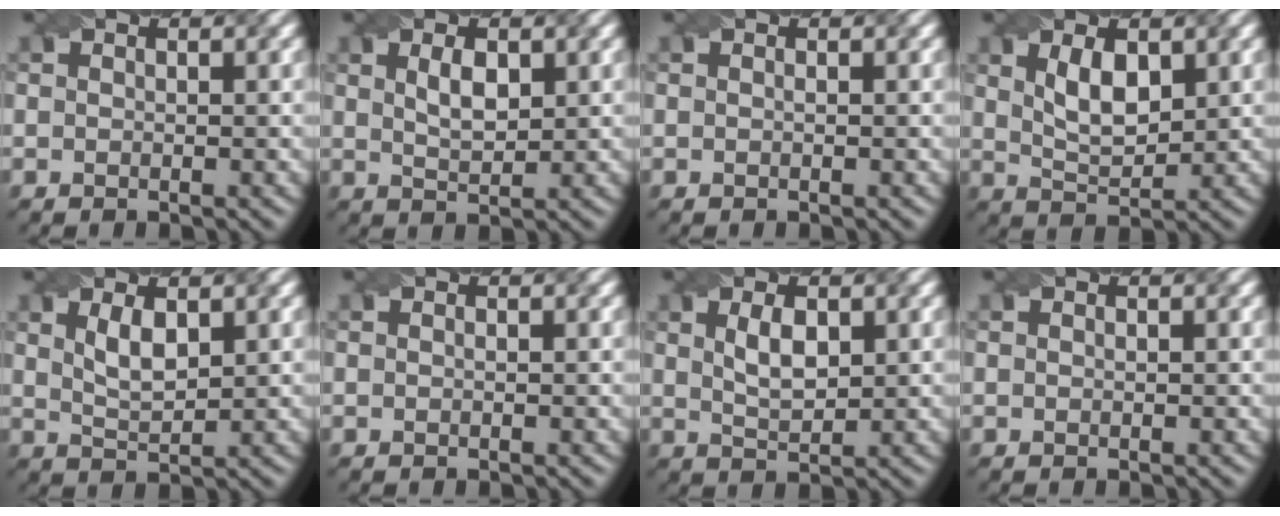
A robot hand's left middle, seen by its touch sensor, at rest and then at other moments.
{"total": 2.4, "force": [0.9, 1.1, 2.0], "torque": [-0.040, 0.000, 0.021]}
{"total": 0.0}
{"total": 3.7, "force": [1.4, 1.7, 2.9], "torque": [-0.060, -0.001, 0.030]}
{"total": 2.6, "force": [1.2, 1.0, 2.1], "torque": [-0.047, -0.002, 0.027]}
{"total": 0.0}
{"total": 2.8, "force": [1.0, 1.2, 2.3], "torque": [-0.048, 0.000, 0.023]}
{"total": 0.0}